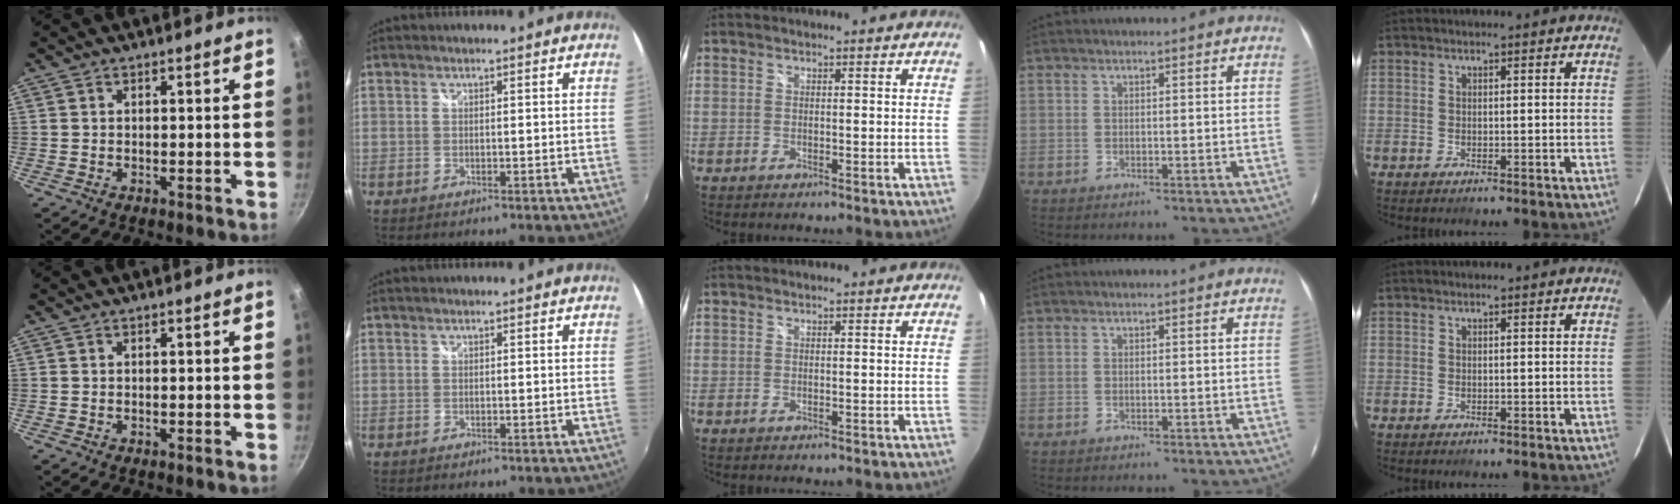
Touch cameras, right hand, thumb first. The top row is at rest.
{}